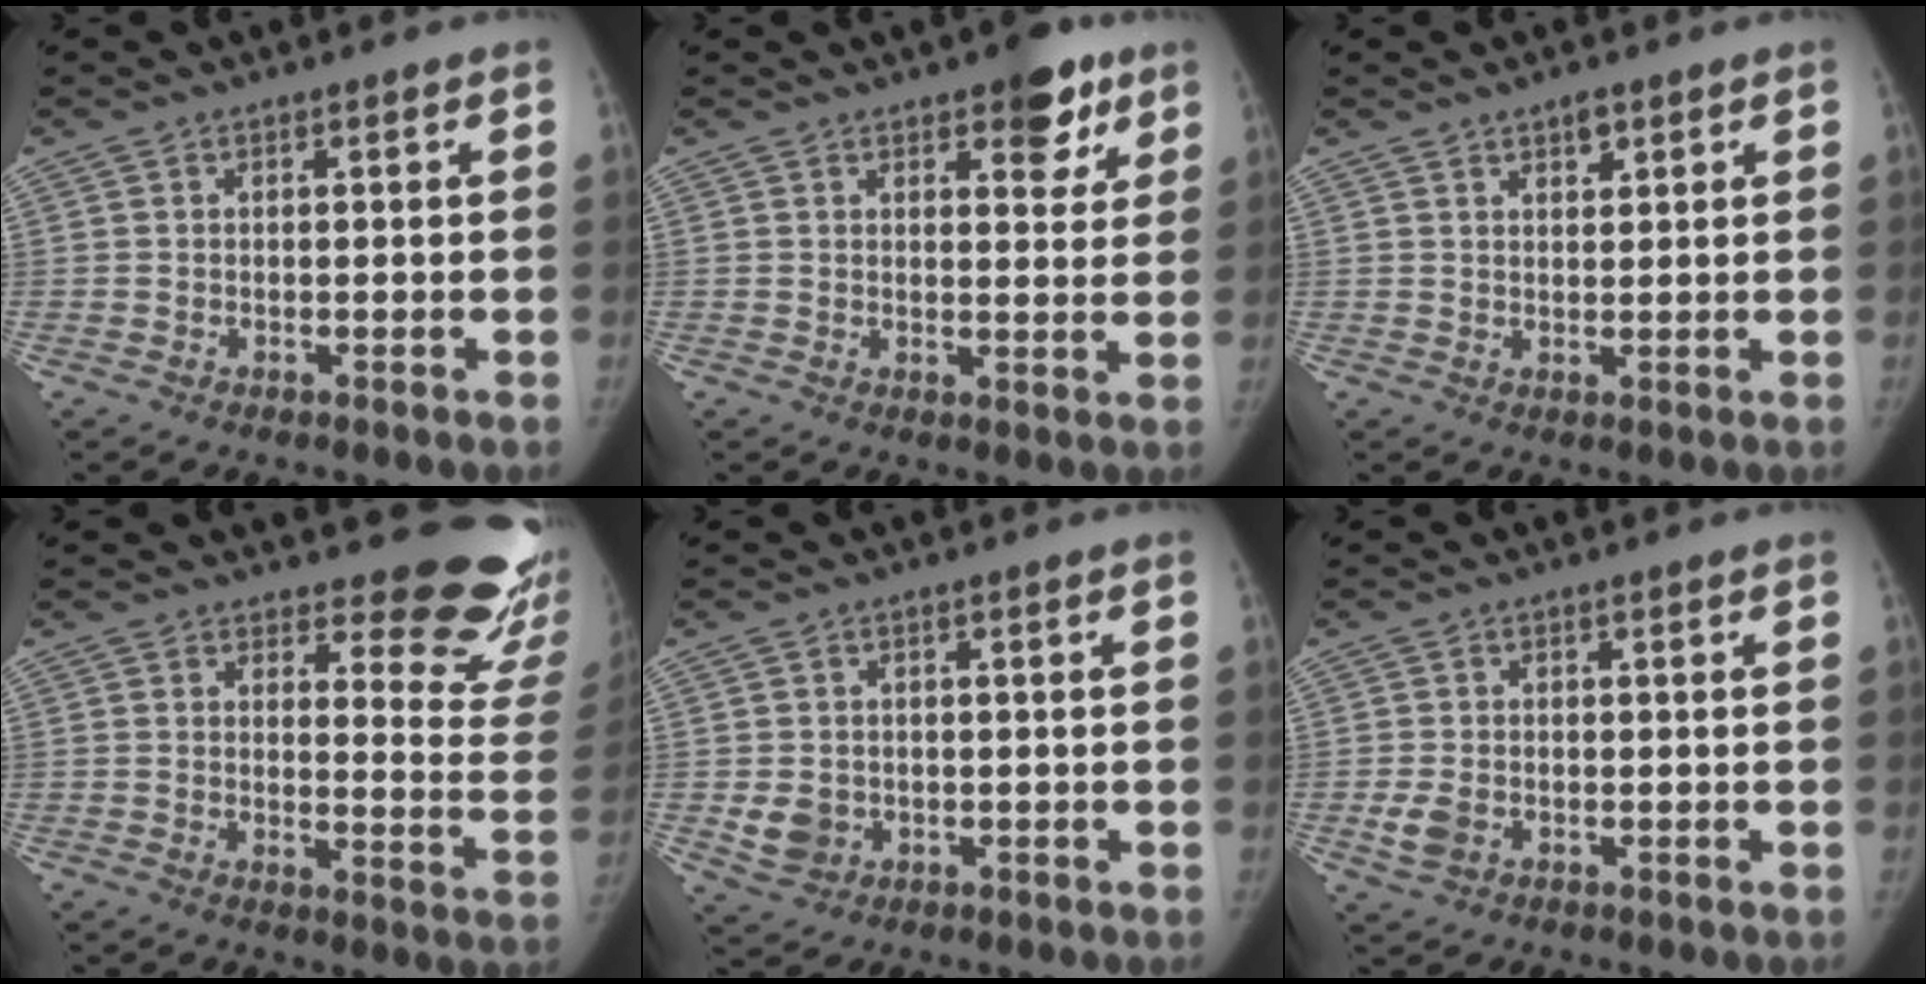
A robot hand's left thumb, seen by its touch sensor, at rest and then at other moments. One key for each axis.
{"total": 8.0, "fx": 4.6, "fy": 3.5, "fz": 5.4, "tx": -0.039, "ty": -0.019, "tz": 0.056}
{"total": 2.6, "fx": 1.8, "fy": 1.2, "fz": 1.5, "tx": -0.015, "ty": -0.012, "tz": 0.031}
{"total": 17.0, "fx": 13.8, "fy": 5.9, "fz": 8.0, "tx": -0.047, "ty": -0.126, "tz": 0.142}
{"total": 4.1, "fx": -0.6, "fy": 3.6, "fz": 1.9, "tx": -0.024, "ty": -0.001, "tz": 0.000}
{"total": 3.1, "fx": -0.9, "fy": 2.2, "fz": 2.0, "tx": -0.045, "ty": -0.002, "tz": -0.013}